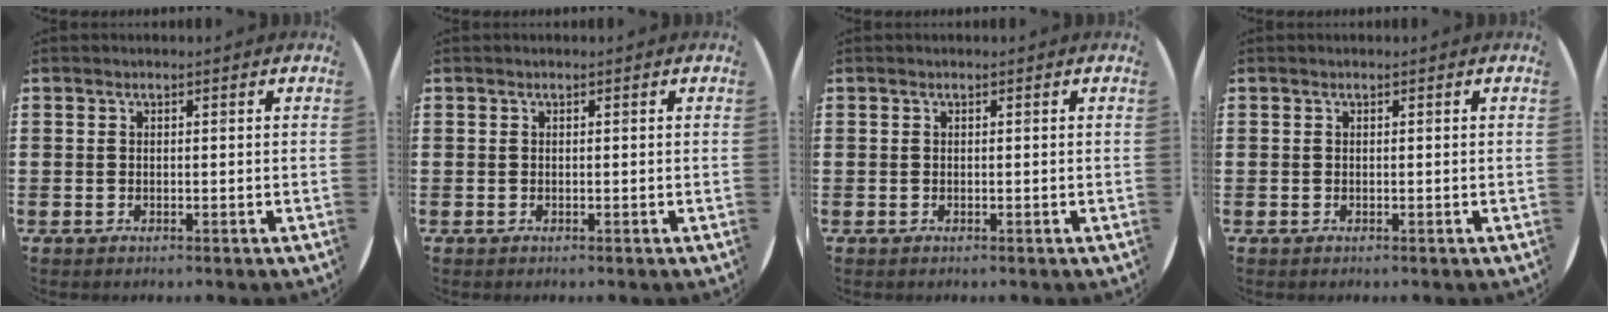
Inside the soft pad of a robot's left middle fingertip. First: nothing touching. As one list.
[{"total": 0.0}, {"total": 0.0}, {"total": 0.0}]